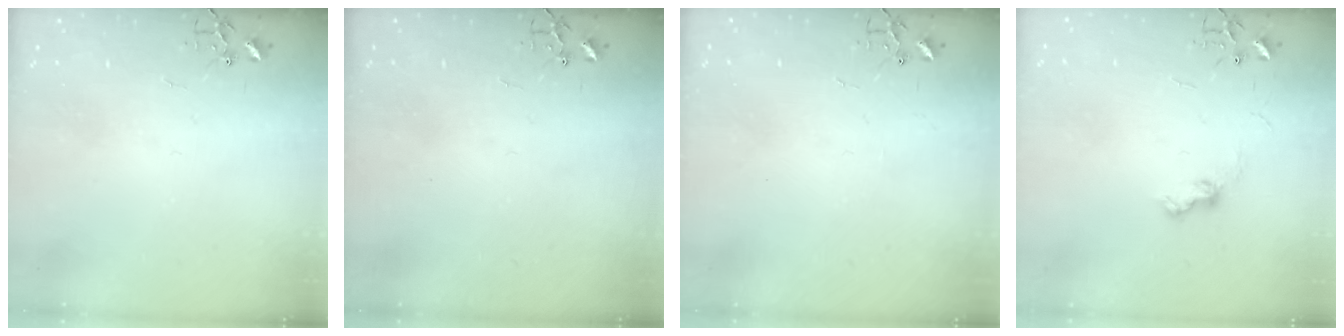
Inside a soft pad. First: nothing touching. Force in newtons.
{"total": 0.0}
{"total": 1.8, "press": 1.8, "slide": 0.3}
{"total": 7.2, "press": 7.2, "slide": 0.7}